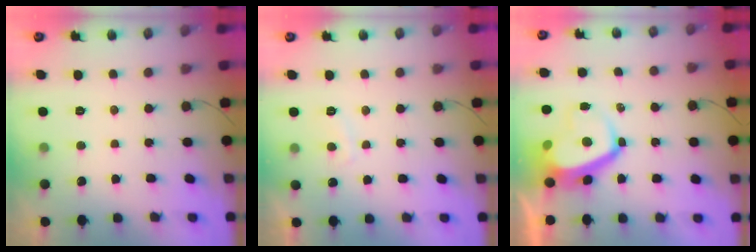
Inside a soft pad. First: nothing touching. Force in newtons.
{"total": 3.4, "press": 3.3, "slide": 0.9}
{"total": 7.0, "press": 6.9, "slide": 0.9}